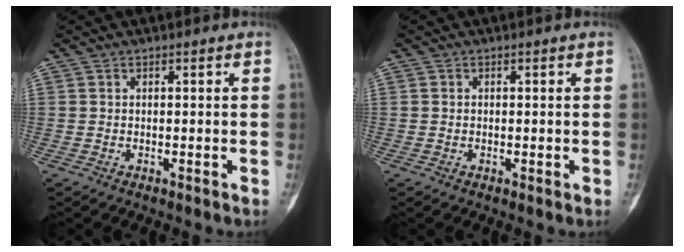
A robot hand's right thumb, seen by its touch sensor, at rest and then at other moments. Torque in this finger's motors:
{"motor_torque": [-0.15, -0.39, -0.11, 0.01, -0.05]}